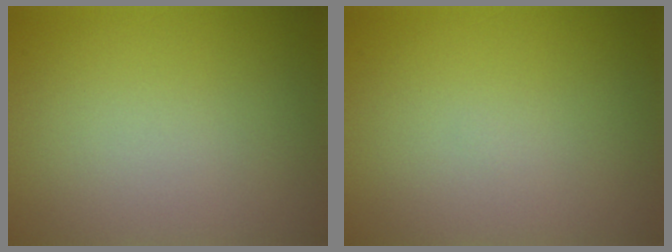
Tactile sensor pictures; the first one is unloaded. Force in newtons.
{"total": 0.0}